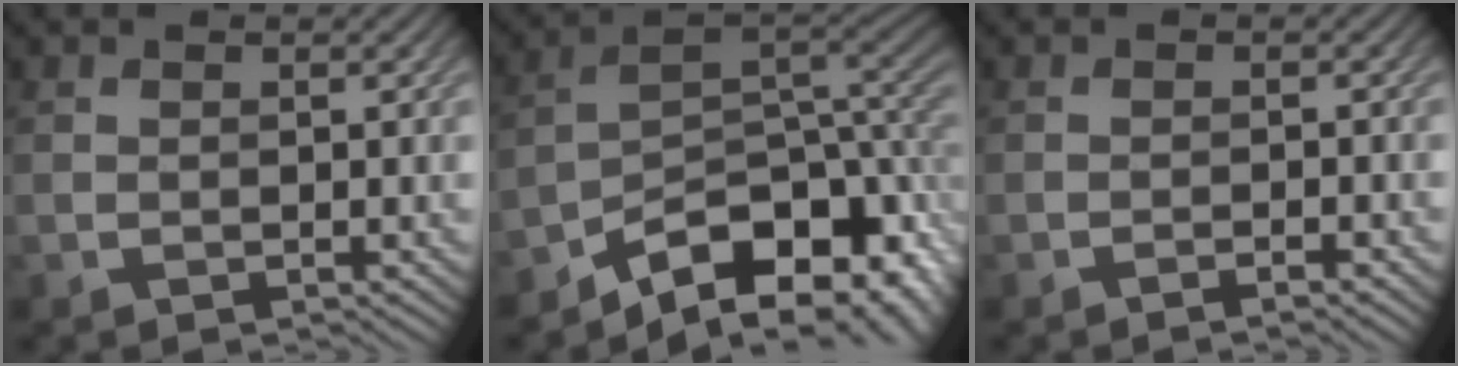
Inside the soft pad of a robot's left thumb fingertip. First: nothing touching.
{"total": 12.5, "force": [-6.5, 6.7, 8.3], "torque": [-0.138, -0.019, -0.096]}
{"total": 1.4, "force": [-1.0, 0.1, 0.9], "torque": [-0.011, 0.005, -0.022]}